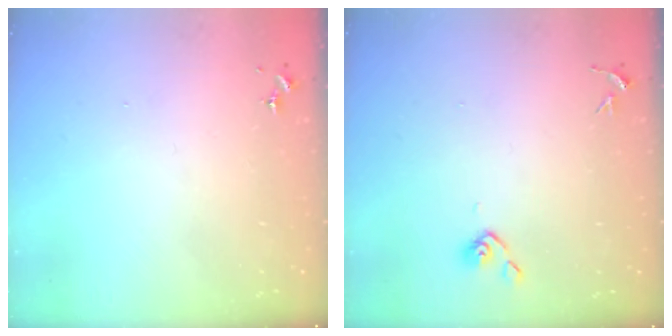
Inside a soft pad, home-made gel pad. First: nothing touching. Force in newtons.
{"total": 4.3, "press": 4.1, "slide": 1.3}